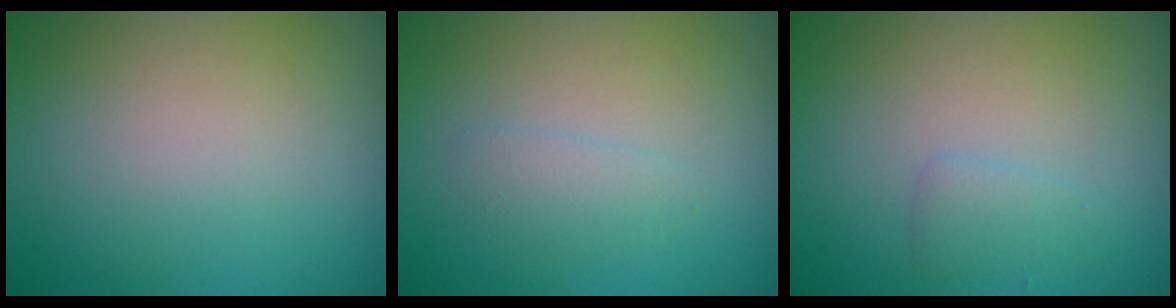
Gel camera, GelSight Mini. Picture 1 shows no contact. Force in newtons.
{"total": 1.2, "press": 1.2, "slide": 0.1}
{"total": 1.2, "press": 1.2, "slide": 0.1}